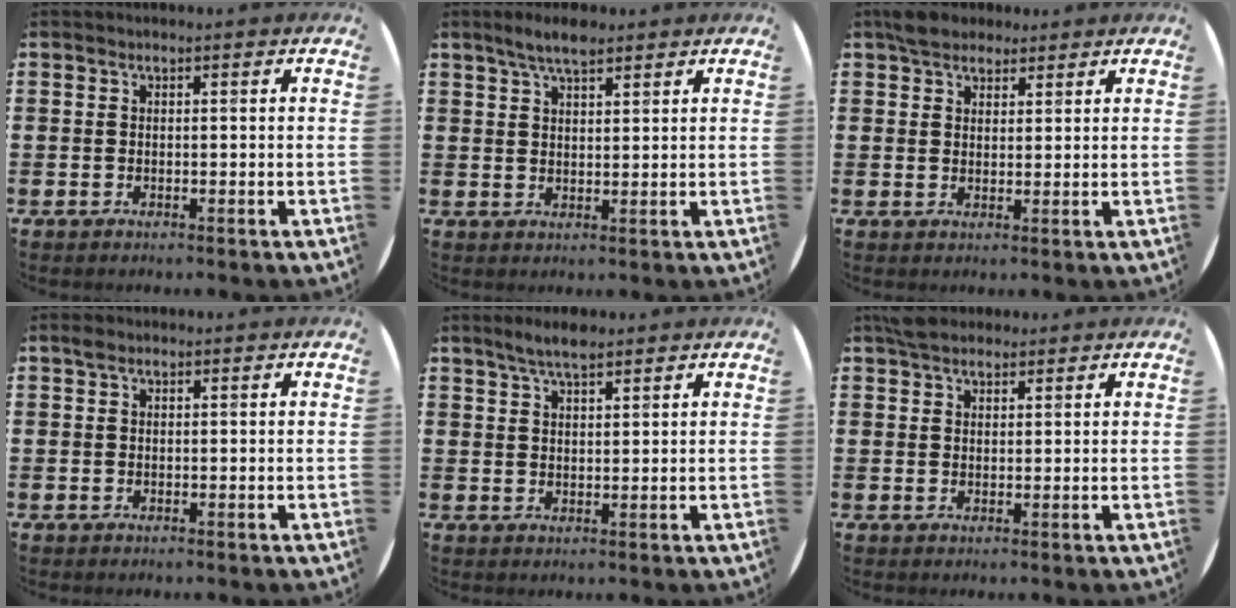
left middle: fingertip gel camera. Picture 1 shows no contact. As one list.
[{"total": 4.2, "force": [3.4, 1.1, 2.2], "torque": [-0.042, -0.003, 0.060]}, {"total": 3.6, "force": [3.1, 1.8, 0.7], "torque": [-0.014, 0.004, 0.058]}, {"total": 0.7, "force": [0.5, 0.5, 0.3], "torque": [0.001, 0.000, 0.008]}, {"total": 3.7, "force": [3.0, 0.8, 1.9], "torque": [-0.034, -0.003, 0.053]}, {"total": 2.9, "force": [2.6, 1.1, 0.7], "torque": [-0.012, 0.002, 0.048]}]